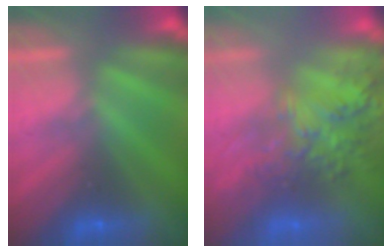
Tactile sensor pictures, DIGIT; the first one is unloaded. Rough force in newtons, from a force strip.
{"total": 8.1}